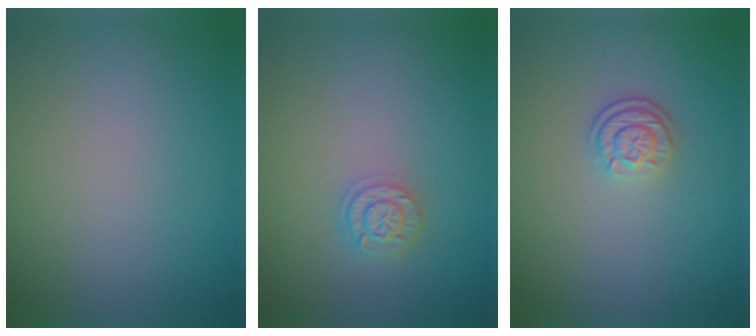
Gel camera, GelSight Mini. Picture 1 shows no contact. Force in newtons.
{"total": 2.5, "press": 2.0, "slide": 1.4}
{"total": 2.5, "press": 2.0, "slide": 1.5}